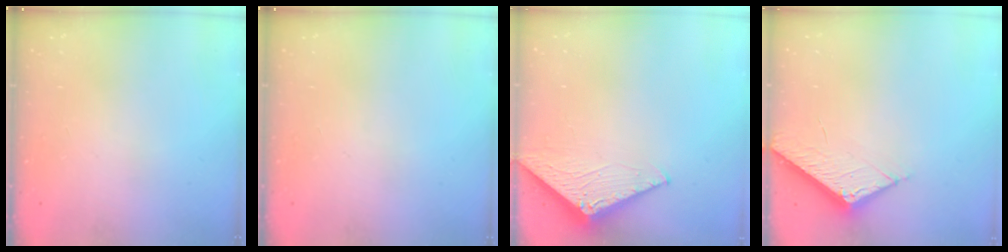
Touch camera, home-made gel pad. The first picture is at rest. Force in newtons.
{"total": 0.0}
{"total": 3.2, "press": 3.1, "slide": 0.2}
{"total": 6.1, "press": 6.1, "slide": 0.6}